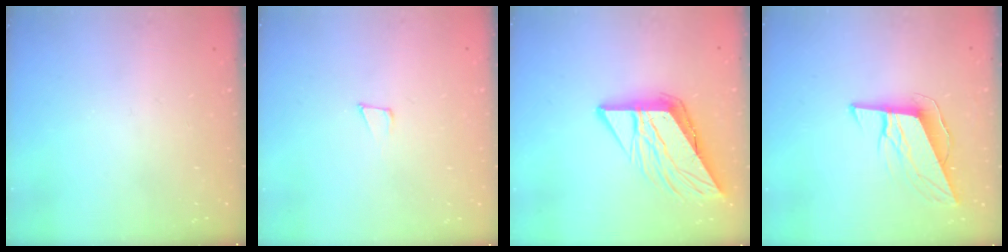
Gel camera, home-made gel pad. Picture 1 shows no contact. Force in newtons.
{"total": 4.3, "press": 4.2, "slide": 1.0}
{"total": 12.2, "press": 12.2, "slide": 1.4}
{"total": 10.3, "press": 9.8, "slide": 3.0}